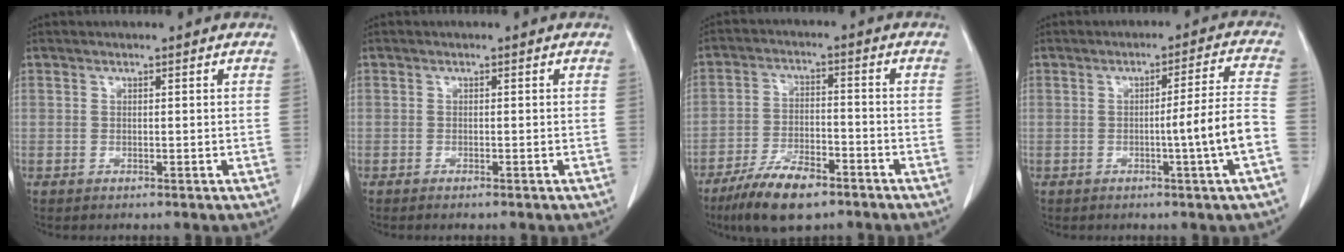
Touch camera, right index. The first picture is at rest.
{"total": 0.9, "force": [-0.8, 0.0, 0.5], "torque": [-0.011, -0.002, -0.011]}
{"total": 10.1, "force": [-7.2, 3.1, 6.4], "torque": [-0.118, -0.011, -0.129]}
{"total": 7.8, "force": [-2.4, -1.5, 7.3], "torque": [-0.097, -0.002, -0.036]}